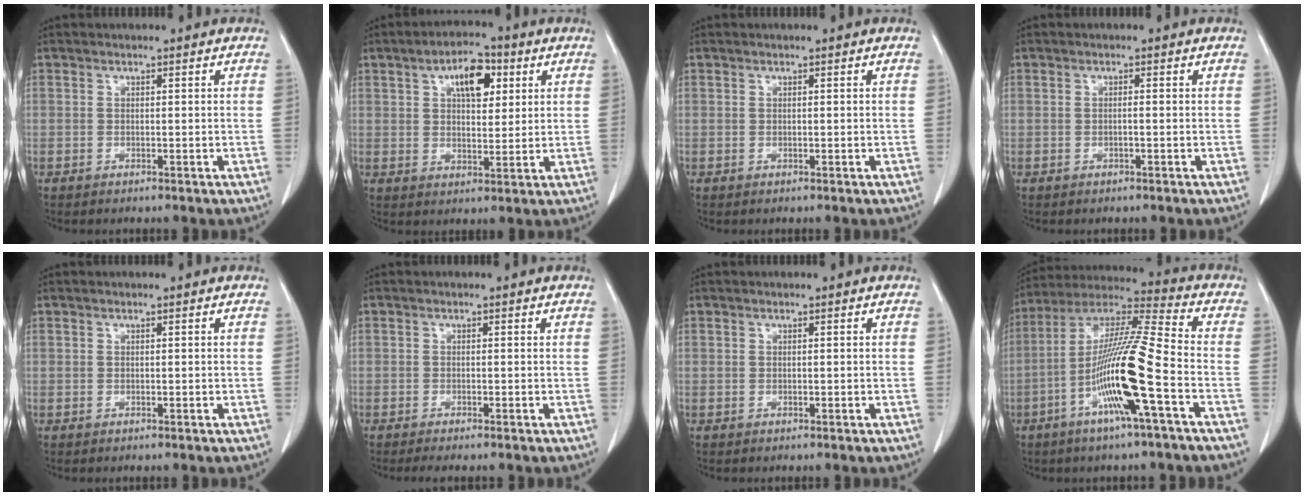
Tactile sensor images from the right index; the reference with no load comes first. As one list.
[{"total": 8.9, "force": [3.4, 4.3, 7.0], "torque": [-0.120, 0.017, 0.058]}, {"total": 0.0}, {"total": 1.0, "force": [-0.2, 0.3, 0.9], "torque": [-0.020, 0.001, -0.002]}, {"total": 0.0}, {"total": 2.8, "force": [-1.8, 0.9, 2.0], "torque": [-0.039, -0.005, -0.028]}, {"total": 0.0}, {"total": 17.1, "force": [-5.5, 0.2, 16.2], "torque": [-0.317, -0.003, -0.108]}]